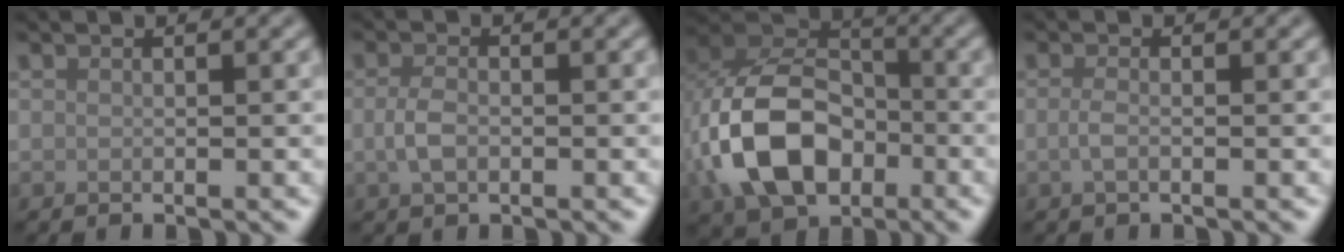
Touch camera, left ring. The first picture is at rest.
{"total": 2.1, "force": [-0.4, 1.2, 1.6], "torque": [-0.037, 0.000, -0.010]}
{"total": 10.4, "force": [-2.6, 7.1, 7.1], "torque": [-0.152, 0.004, -0.058]}
{"total": 1.3, "force": [-0.3, 0.5, 1.1], "torque": [-0.026, -0.001, -0.009]}